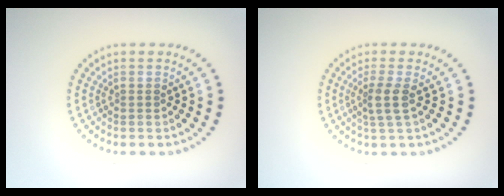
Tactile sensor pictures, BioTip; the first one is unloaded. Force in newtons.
{"total": 1.8, "press": 1.5, "slide": 1.1}